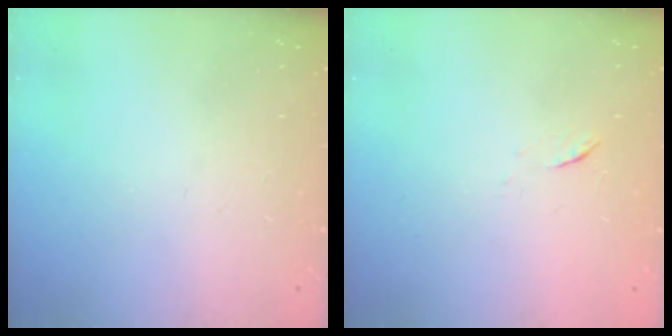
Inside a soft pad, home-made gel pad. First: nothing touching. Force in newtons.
{"total": 4.5, "press": 4.5, "slide": 0.7}